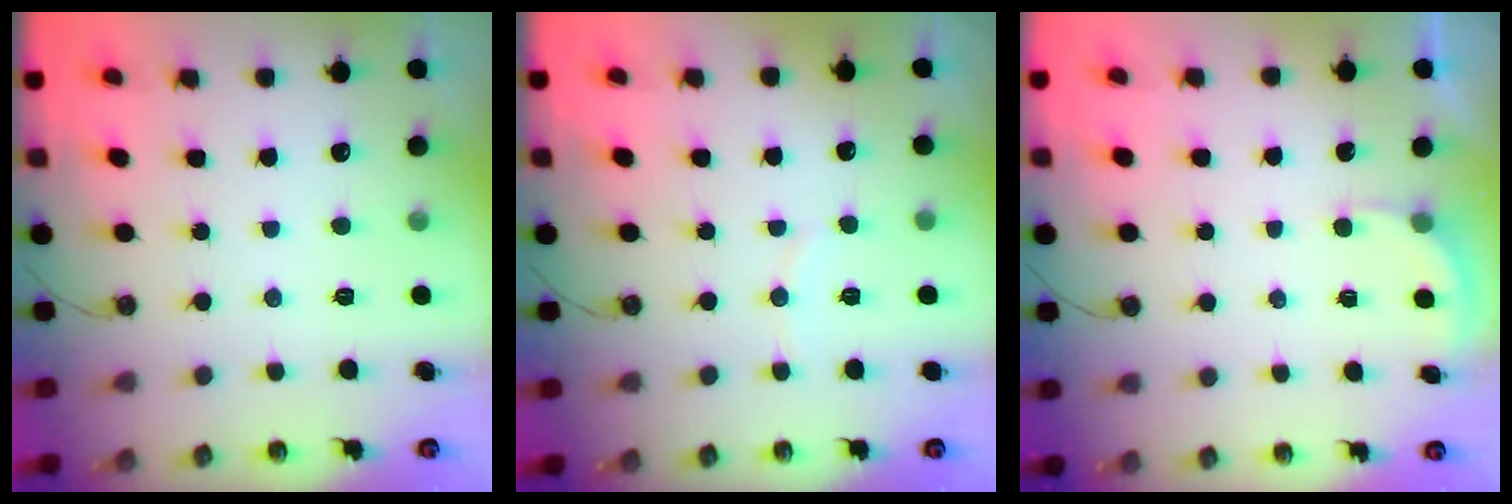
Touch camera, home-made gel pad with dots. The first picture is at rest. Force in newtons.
{"total": 4.0, "press": 4.0, "slide": 0.5}
{"total": 2.1, "press": 2.1, "slide": 0.1}